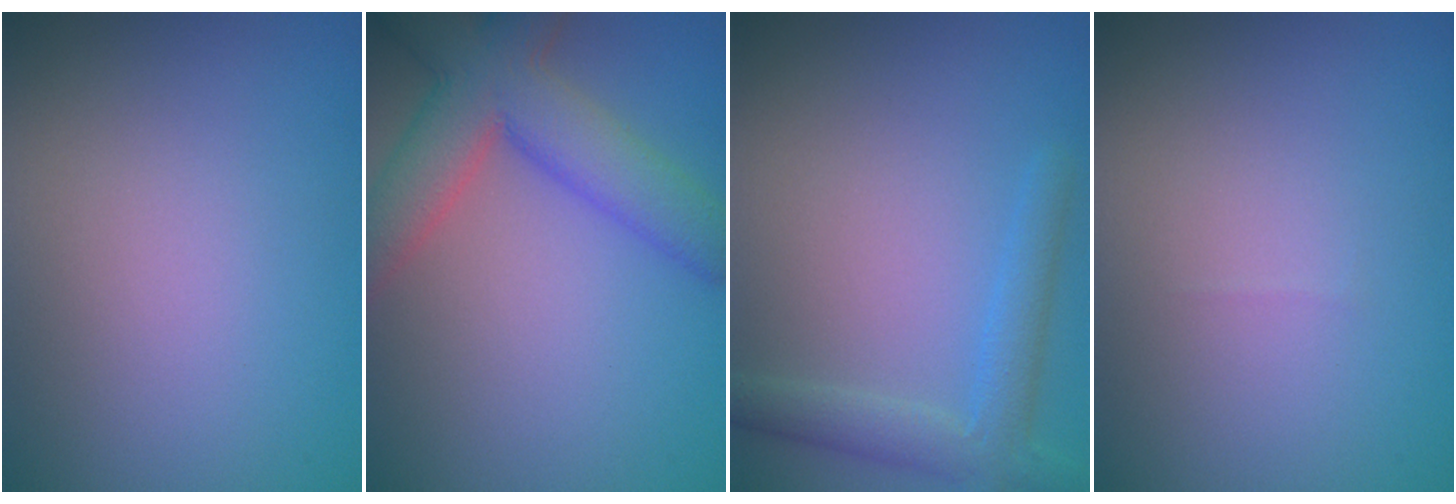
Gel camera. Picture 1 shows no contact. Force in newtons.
{"total": 7.7, "press": 7.7, "slide": 0.4}
{"total": 3.3, "press": 3.3, "slide": 0.2}
{"total": 0.0}